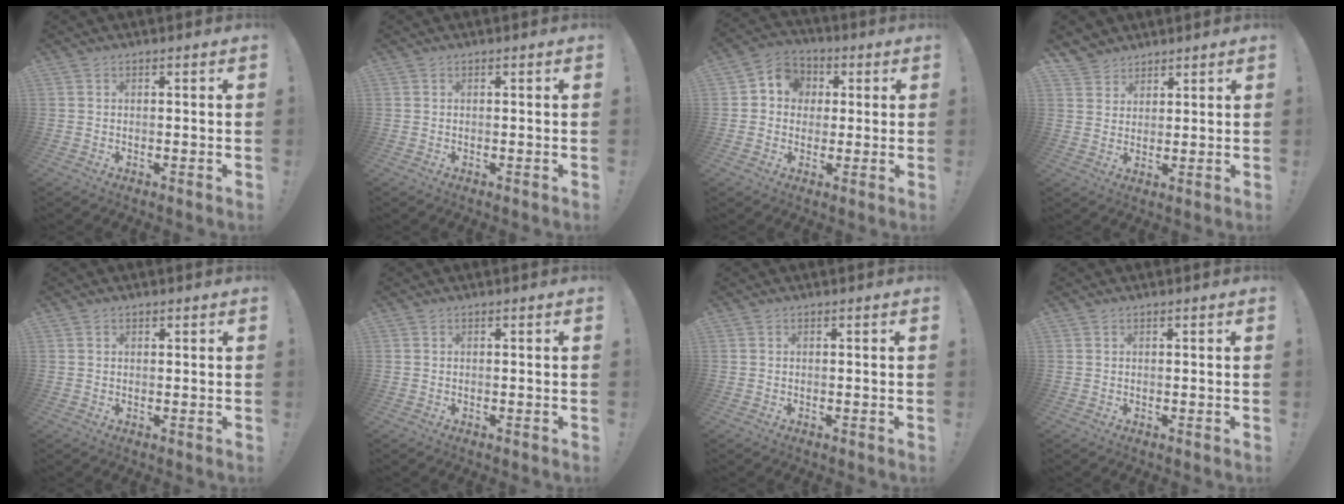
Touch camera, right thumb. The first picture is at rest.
{"total": 0.0}
{"total": 8.0, "force": [0.7, 7.4, 3.0], "torque": [-0.033, 0.004, 0.017]}
{"total": 5.0, "force": [4.0, 3.0, 0.1], "torque": [-0.004, -0.026, 0.079]}
{"total": 0.7, "force": [0.5, 0.5, 0.2], "torque": [-0.002, 0.000, 0.010]}
{"total": 0.0}
{"total": 0.0}
{"total": 0.0}